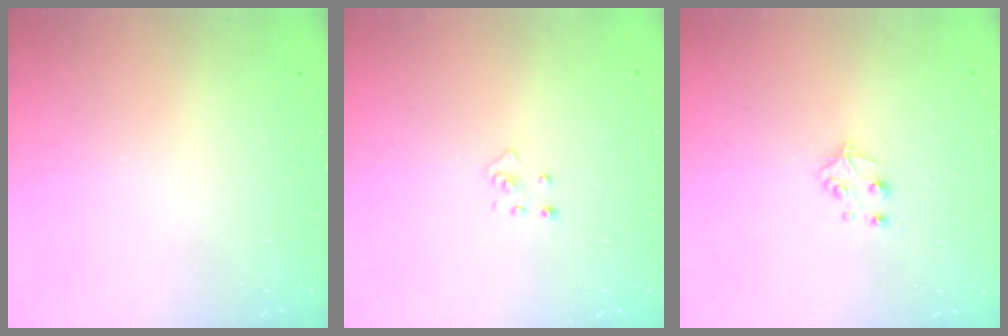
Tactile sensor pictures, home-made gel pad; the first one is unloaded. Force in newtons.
{"total": 2.5, "press": 2.4, "slide": 0.3}
{"total": 5.3, "press": 5.3, "slide": 0.3}